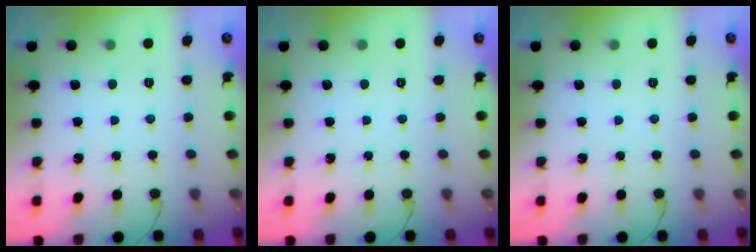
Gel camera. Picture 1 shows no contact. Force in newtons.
{"total": 0.0}
{"total": 0.0}